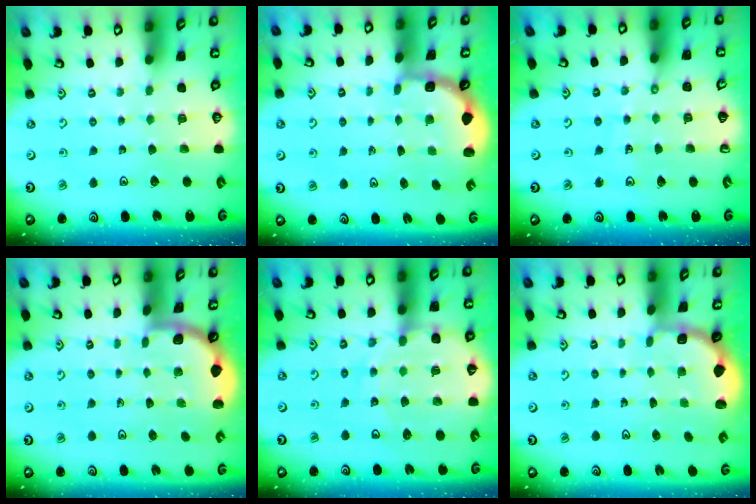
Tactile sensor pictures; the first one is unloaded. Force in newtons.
{"total": 2.4, "press": 1.8, "slide": 1.6}
{"total": 3.9, "press": 3.9, "slide": 0.2}
{"total": 1.9, "press": 1.9, "slide": 0.0}
{"total": 10.9, "press": 10.4, "slide": 3.1}
{"total": 2.0, "press": 1.8, "slide": 0.8}